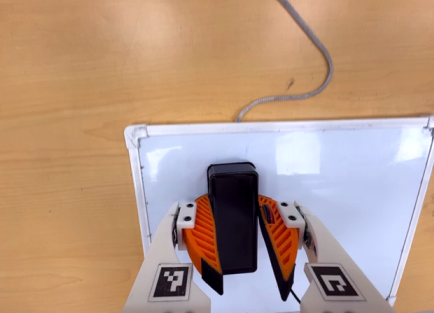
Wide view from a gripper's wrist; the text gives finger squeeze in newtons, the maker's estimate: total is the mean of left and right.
{"total": 14.2, "left": 15.6, "right": 12.7}